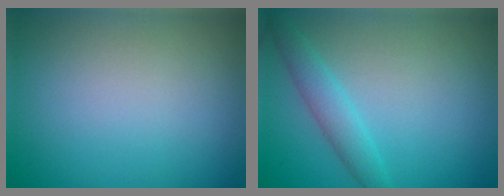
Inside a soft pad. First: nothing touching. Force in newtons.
{"total": 2.3, "press": 2.3, "slide": 0.1}